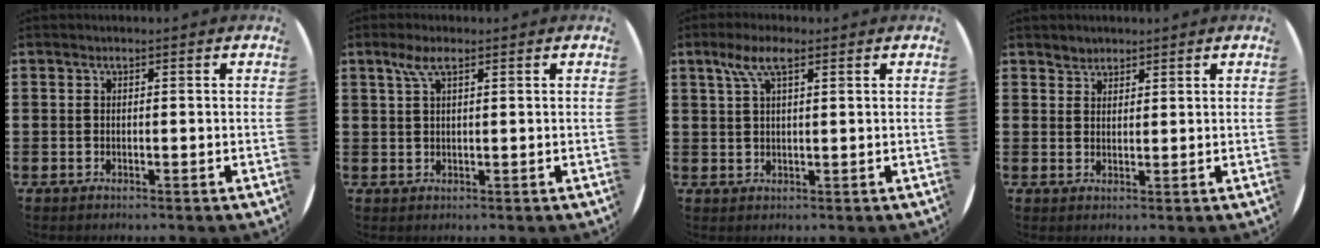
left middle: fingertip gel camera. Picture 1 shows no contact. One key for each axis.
{"total": 2.9, "fx": 1.7, "fy": 0.7, "fz": 2.3, "tx": -0.048, "ty": 0.008, "tz": 0.028}
{"total": 4.5, "fx": 2.5, "fy": 1.4, "fz": 3.4, "tx": -0.072, "ty": 0.009, "tz": 0.043}
{"total": 2.0, "fx": 1.8, "fy": 0.7, "fz": -0.3, "tx": 0.003, "ty": 0.003, "tz": 0.036}